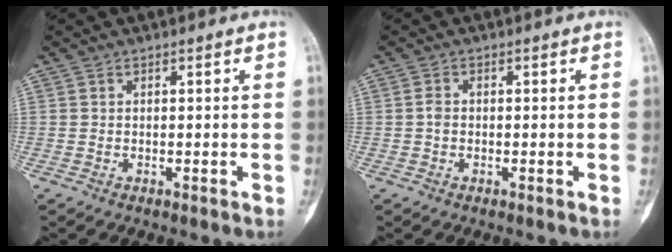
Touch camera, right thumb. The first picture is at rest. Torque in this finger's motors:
{"motor_torque": [-0.05, 1.00, 0.22, -0.38, 0.06]}